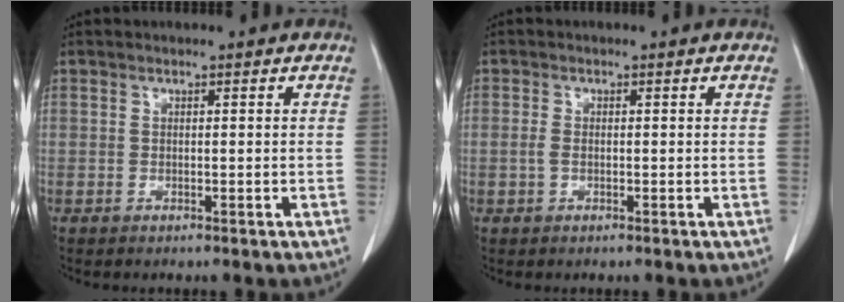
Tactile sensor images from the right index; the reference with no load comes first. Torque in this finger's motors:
{"motor_torque": [-0.09, 0.07, 0.04, 0.02]}